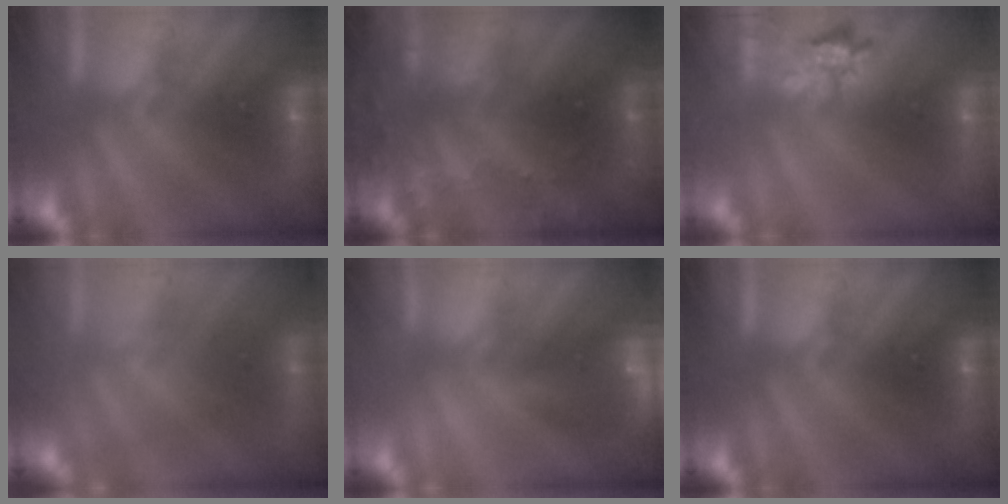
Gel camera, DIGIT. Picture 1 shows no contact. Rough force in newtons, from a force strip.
{"total": 7.9}
{"total": 2.3}
{"total": 4.7}
{"total": 7.3}
{"total": 0.0}